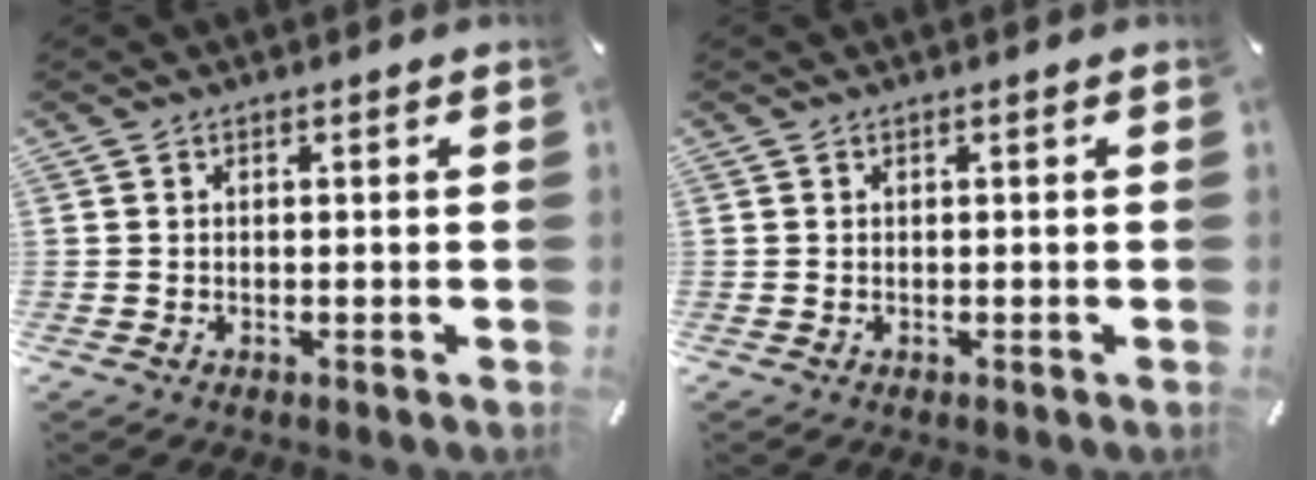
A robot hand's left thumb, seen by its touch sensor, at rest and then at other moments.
{"total": 0.0}